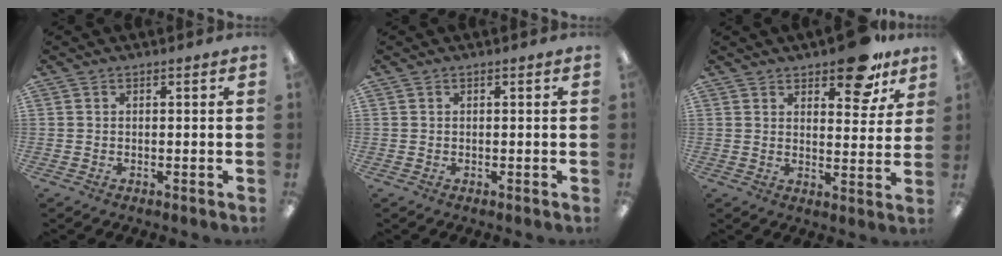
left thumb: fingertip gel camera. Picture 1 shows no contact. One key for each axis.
{"total": 0.0}
{"total": 11.6, "fx": 8.4, "fy": 4.8, "fz": 6.5, "tx": -0.068, "ty": -0.050, "tz": 0.140}